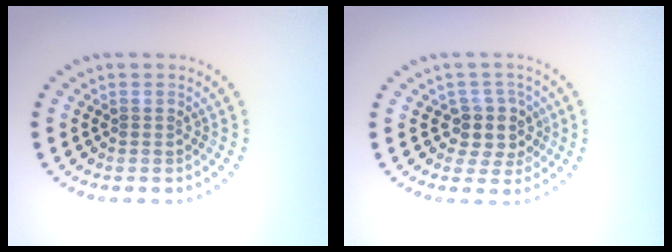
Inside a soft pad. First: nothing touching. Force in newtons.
{"total": 3.0, "press": 2.6, "slide": 1.5}